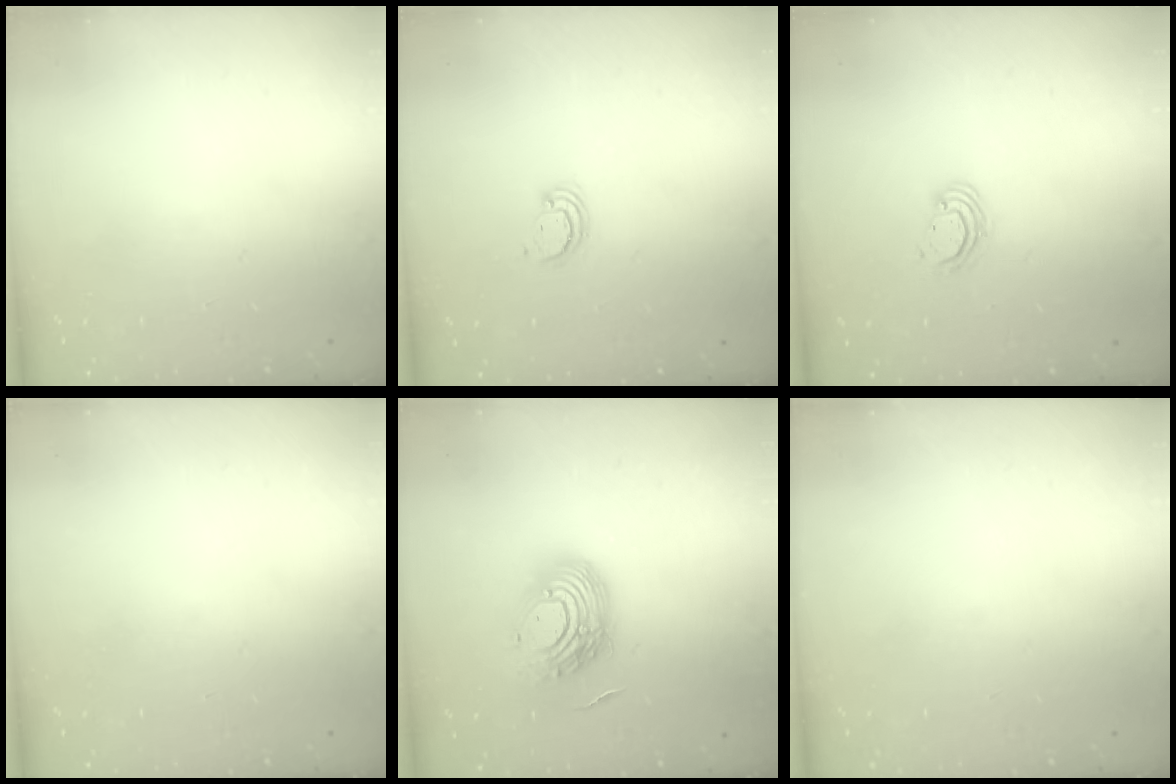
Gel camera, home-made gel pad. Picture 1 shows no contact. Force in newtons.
{"total": 2.6, "press": 2.6, "slide": 0.2}
{"total": 2.8, "press": 2.8, "slide": 0.2}
{"total": 0.0}
{"total": 14.8, "press": 14.7, "slide": 1.5}
{"total": 0.0}